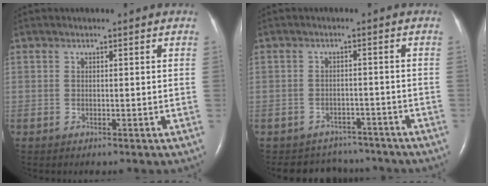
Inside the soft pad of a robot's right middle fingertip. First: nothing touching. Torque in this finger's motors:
{"motor_torque": [0.06, -0.18, 0.01, 0.03]}